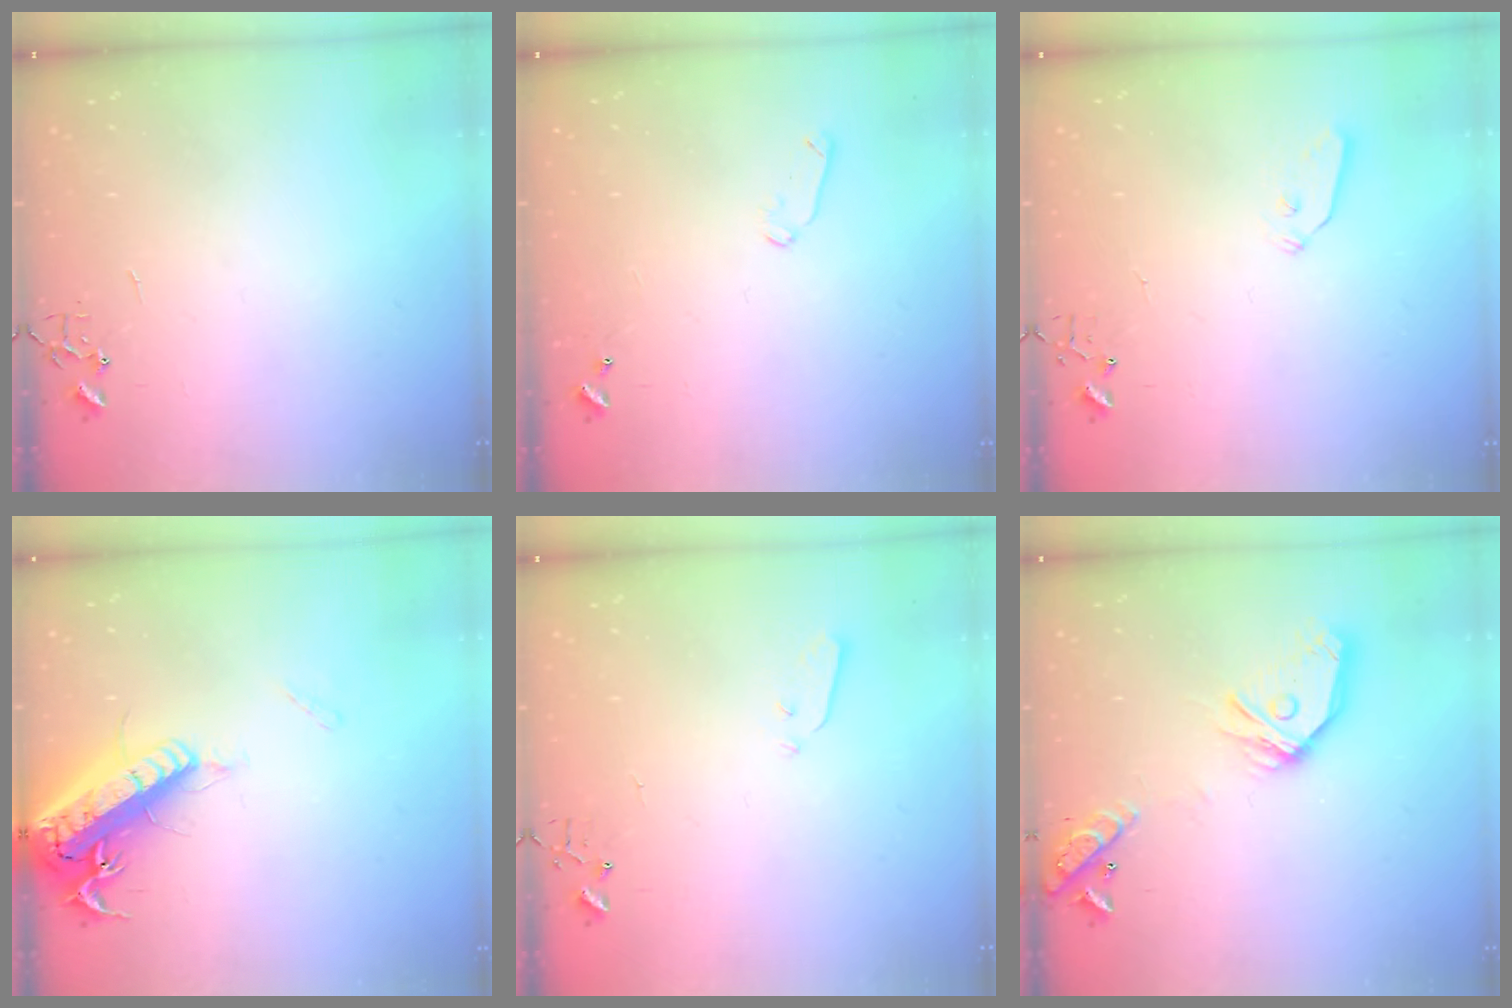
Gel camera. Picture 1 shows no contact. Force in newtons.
{"total": 5.2, "press": 5.1, "slide": 1.0}
{"total": 4.3, "press": 4.3, "slide": 0.3}
{"total": 20.1, "press": 19.7, "slide": 3.9}
{"total": 3.6, "press": 3.6, "slide": 0.2}
{"total": 18.6, "press": 18.4, "slide": 2.5}